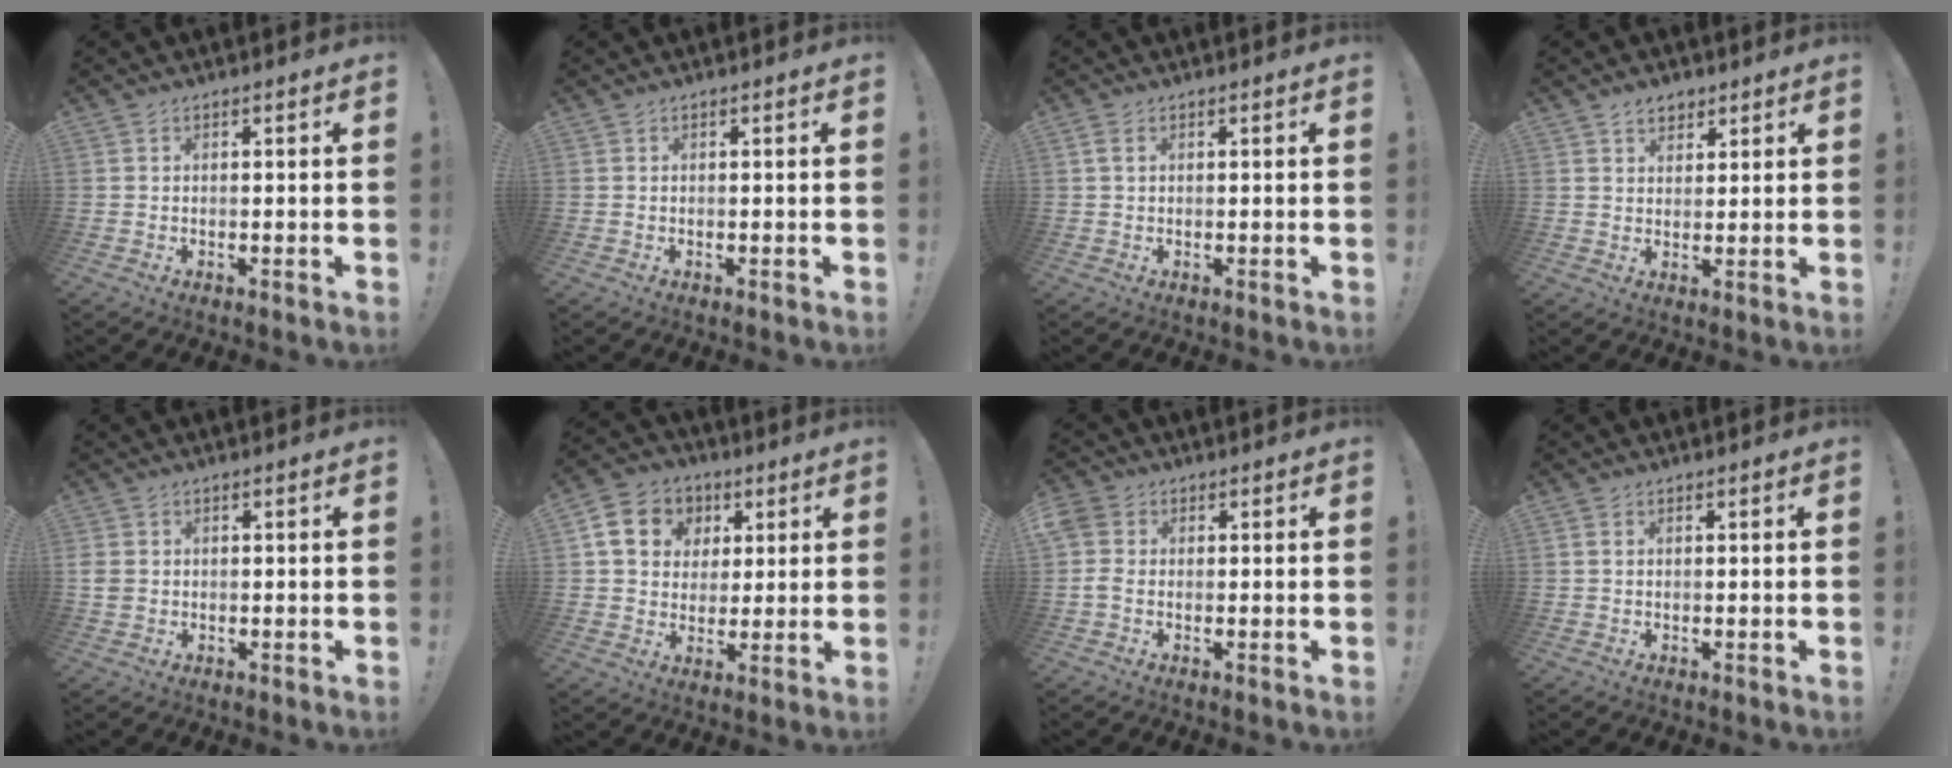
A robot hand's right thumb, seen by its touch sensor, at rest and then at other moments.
{"total": 0.0}
{"total": 2.0, "force": [0.8, 1.1, 1.4], "torque": [-0.021, 0.001, 0.013]}
{"total": 4.5, "force": [3.1, 3.0, 1.3], "torque": [-0.016, -0.013, 0.055]}
{"total": 2.7, "force": [0.2, 2.3, 1.4], "torque": [-0.026, 0.000, 0.004]}
{"total": 13.1, "force": [4.2, 11.0, 5.7], "torque": [-0.075, -0.007, 0.086]}
{"total": 4.6, "force": [-0.5, 3.5, 3.0], "torque": [-0.066, 0.000, -0.010]}
{"total": 0.8, "force": [0.4, 0.5, 0.6], "torque": [-0.020, 0.004, 0.008]}